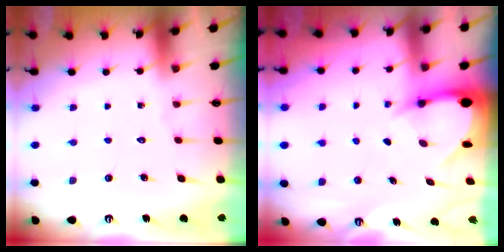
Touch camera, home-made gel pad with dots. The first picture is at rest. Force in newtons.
{"total": 4.0, "press": 4.0, "slide": 0.6}